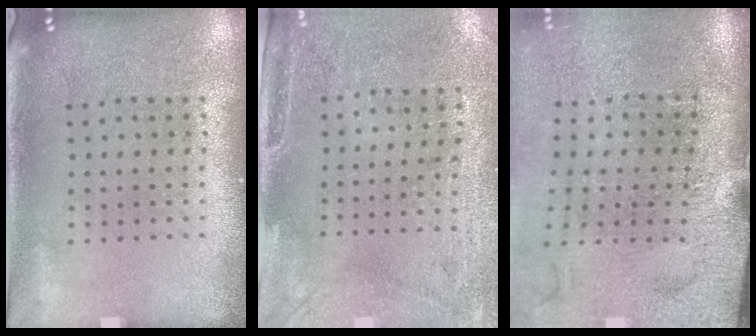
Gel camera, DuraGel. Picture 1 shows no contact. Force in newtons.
{"total": 3.0, "press": 2.4, "slide": 1.8}
{"total": 4.4, "press": 3.4, "slide": 2.7}